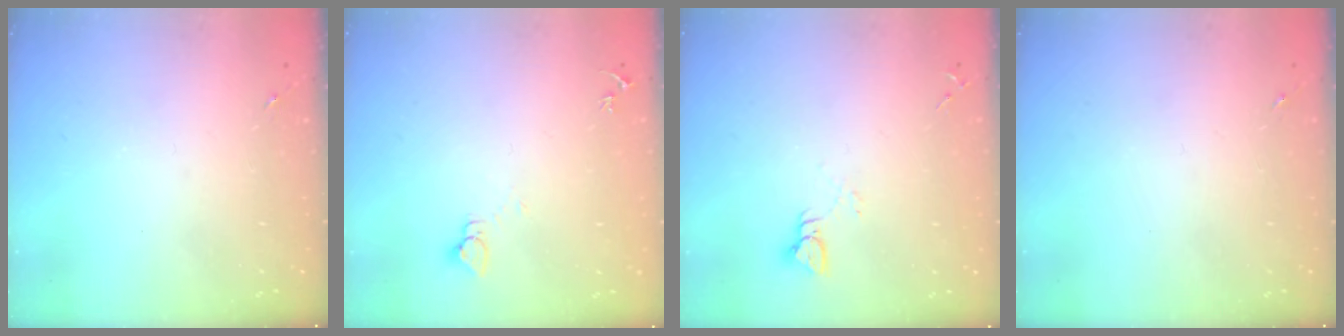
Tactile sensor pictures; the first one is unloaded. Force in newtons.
{"total": 2.7, "press": 2.7, "slide": 0.2}
{"total": 3.8, "press": 3.8, "slide": 0.5}
{"total": 0.0}